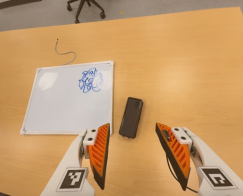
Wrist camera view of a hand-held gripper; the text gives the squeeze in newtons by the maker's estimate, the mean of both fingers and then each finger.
{"total": 0.0}